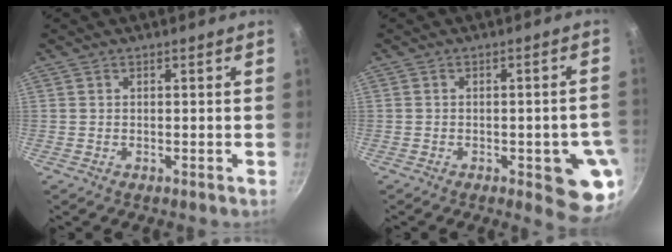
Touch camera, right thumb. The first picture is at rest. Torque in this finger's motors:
{"motor_torque": [1.61, 1.15, 1.29, -0.05, 0.22]}